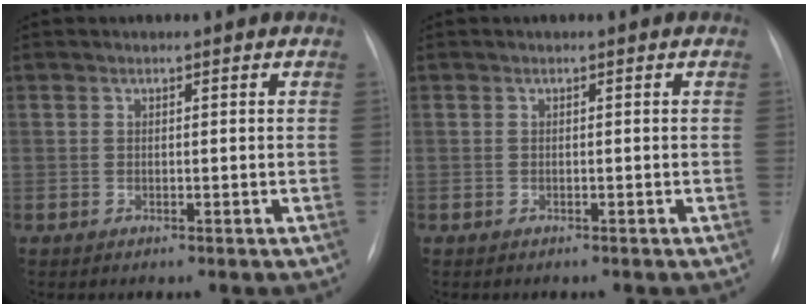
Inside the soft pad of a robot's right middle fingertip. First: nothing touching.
{"total": 0.0}